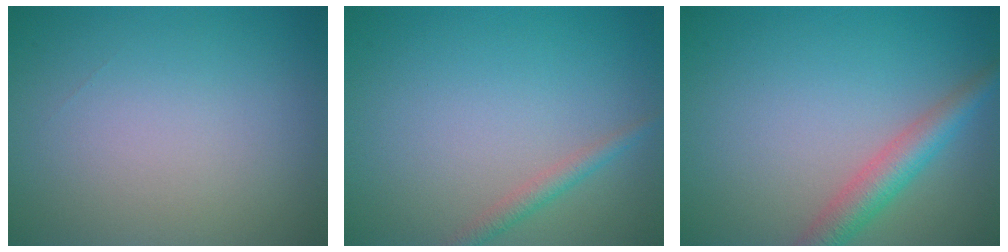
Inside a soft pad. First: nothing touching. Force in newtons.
{"total": 1.5, "press": 1.5, "slide": 0.0}
{"total": 3.7, "press": 3.7, "slide": 0.1}